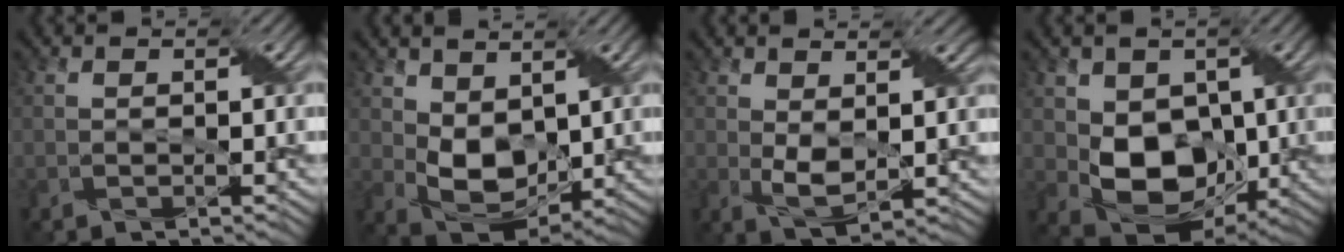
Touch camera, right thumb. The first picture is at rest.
{"total": 6.8, "force": [1.9, 4.5, 4.7], "torque": [-0.109, -0.012, 0.038]}
{"total": 4.5, "force": [1.3, 2.4, 3.5], "torque": [-0.081, -0.004, 0.028]}
{"total": 8.9, "force": [0.2, 6.8, 5.7], "torque": [-0.115, -0.018, 0.006]}